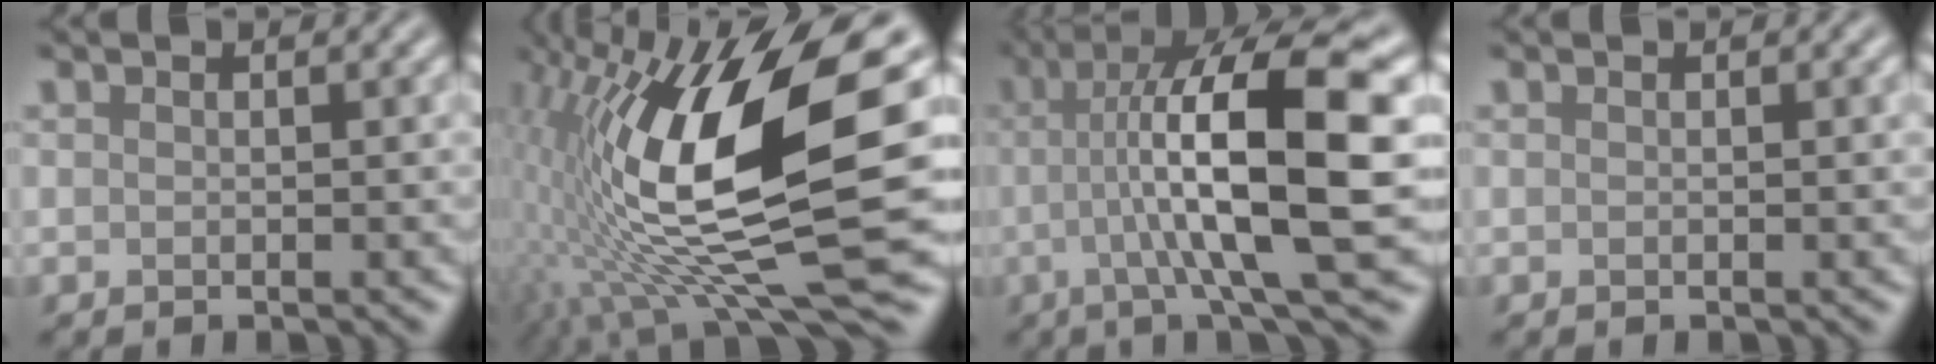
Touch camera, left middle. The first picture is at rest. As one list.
[{"total": 16.3, "force": [1.2, 5.5, 15.3], "torque": [-0.287, -0.001, 0.023]}, {"total": 13.3, "force": [0.4, 2.7, 13.0], "torque": [-0.184, 0.022, 0.008]}, {"total": 0.6, "force": [0.2, 0.2, 0.5], "torque": [-0.005, 0.004, 0.003]}]